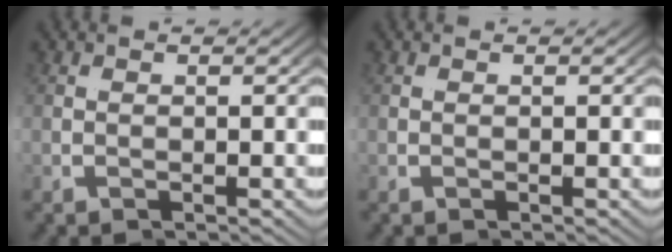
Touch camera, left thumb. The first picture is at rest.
{"total": 0.0}